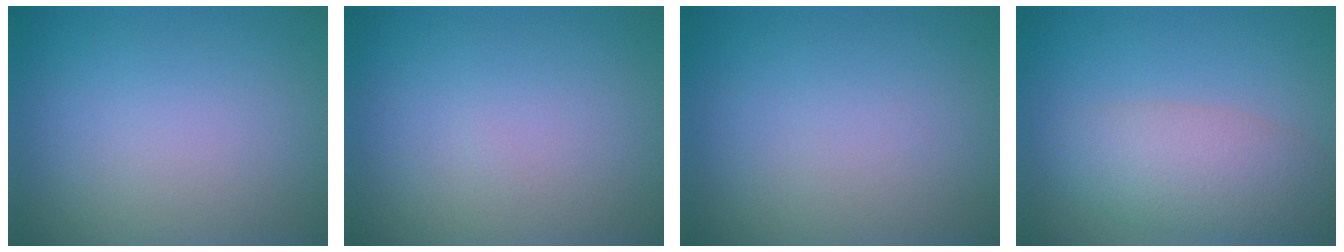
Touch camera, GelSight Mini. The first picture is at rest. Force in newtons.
{"total": 0.0}
{"total": 0.0}
{"total": 5.2, "press": 5.2, "slide": 0.3}